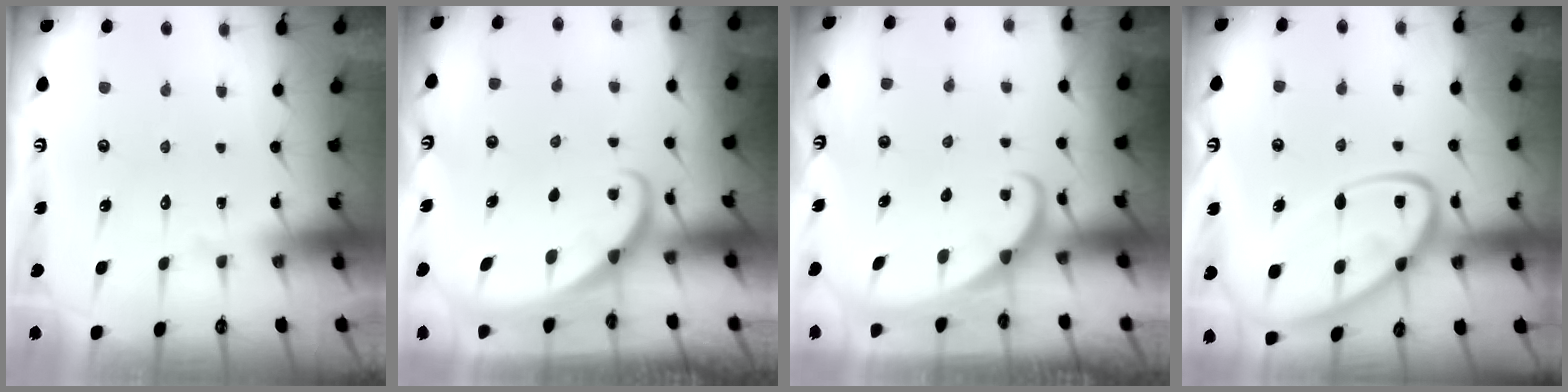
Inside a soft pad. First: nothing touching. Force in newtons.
{"total": 1.6, "press": 1.5, "slide": 0.1}
{"total": 1.9, "press": 1.9, "slide": 0.1}
{"total": 15.7, "press": 15.6, "slide": 1.6}